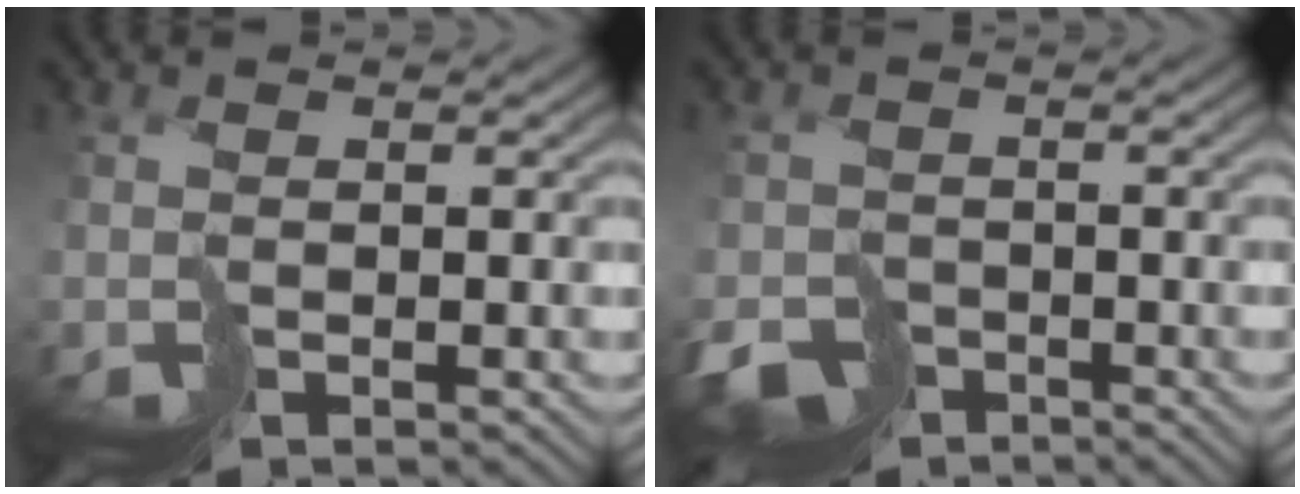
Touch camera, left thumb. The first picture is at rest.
{"total": 4.0, "force": [-3.2, 2.3, 0.7], "torque": [-0.007, -0.021, -0.050]}